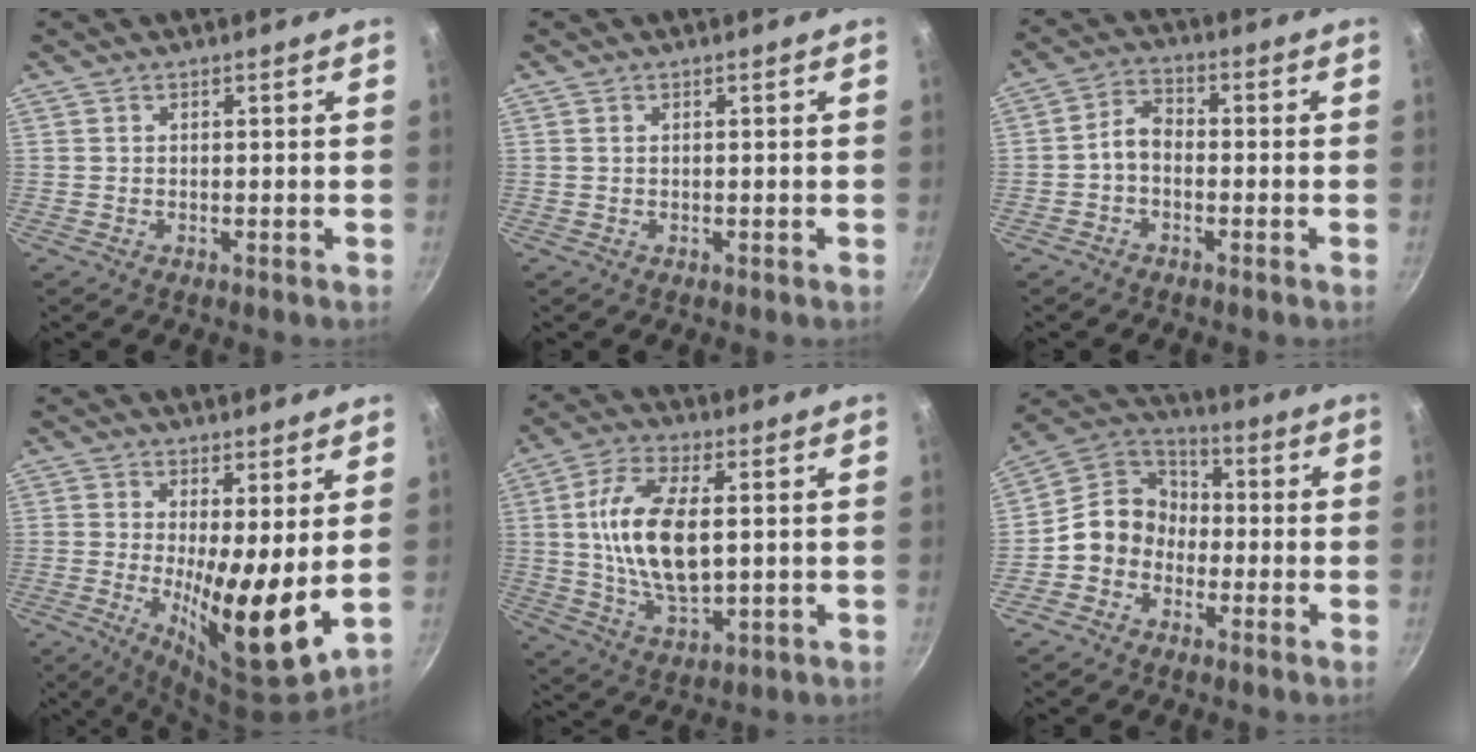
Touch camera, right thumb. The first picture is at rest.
{"total": 0.0}
{"total": 4.4, "force": [-1.4, 2.9, 3.0], "torque": [-0.052, 0.027, -0.035]}
{"total": 12.8, "force": [1.0, 3.3, 12.3], "torque": [-0.192, -0.041, 0.018]}
{"total": 14.8, "force": [1.6, 7.0, 12.9], "torque": [-0.243, 0.002, 0.030]}
{"total": 10.0, "force": [-2.6, 8.6, 4.4], "torque": [-0.037, 0.046, -0.073]}